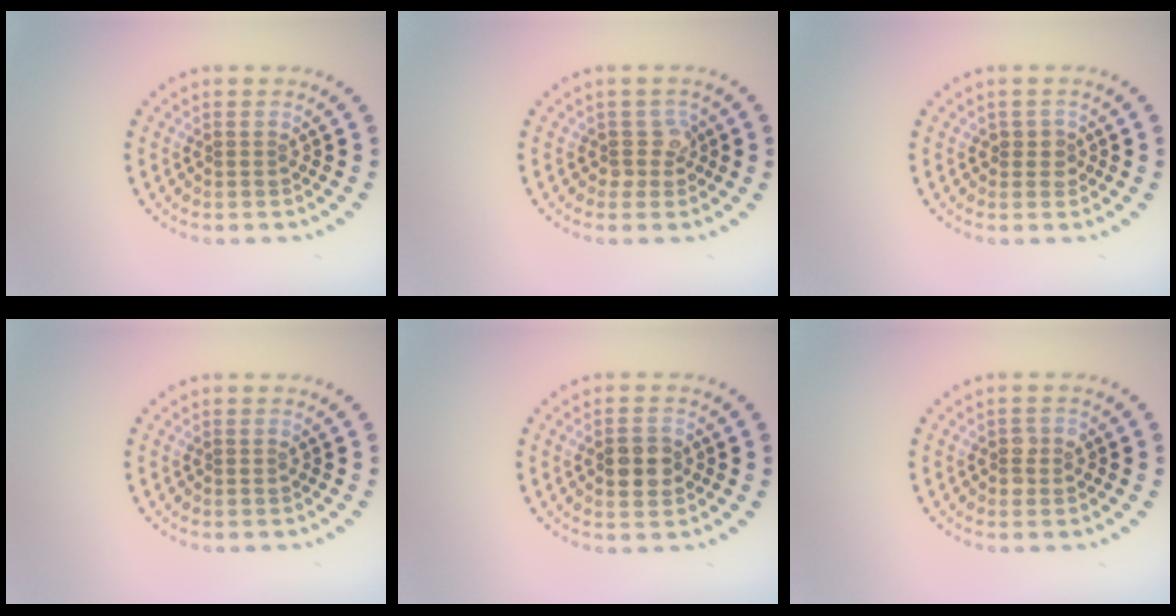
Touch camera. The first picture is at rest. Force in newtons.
{"total": 1.7, "press": 1.4, "slide": 1.0}
{"total": 1.3, "press": 1.1, "slide": 0.5}
{"total": 0.0}
{"total": 2.7, "press": 2.7, "slide": 0.3}
{"total": 1.5, "press": 1.5, "slide": 0.3}